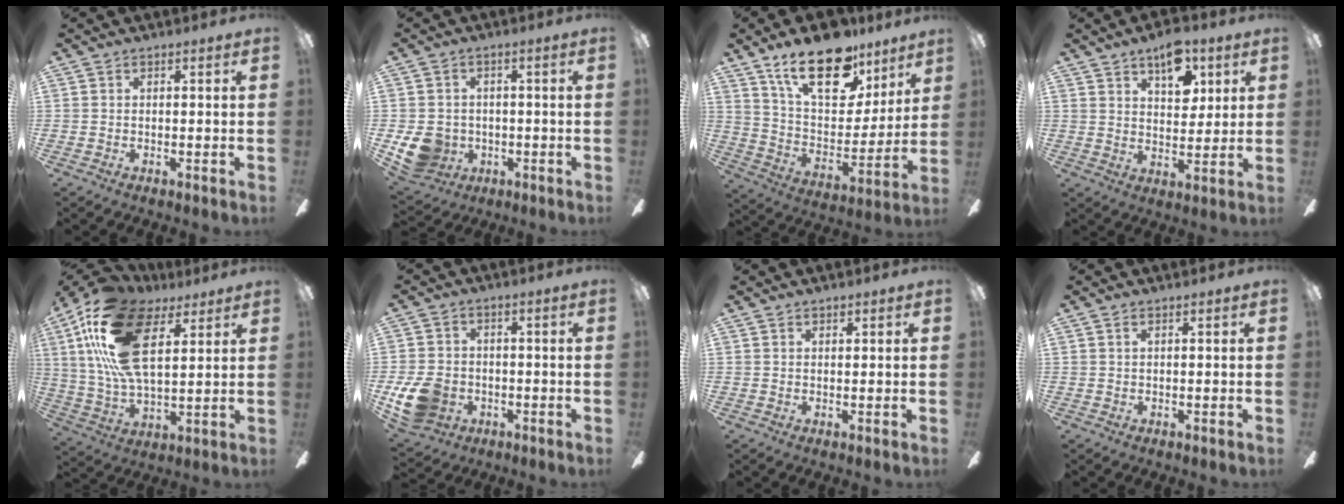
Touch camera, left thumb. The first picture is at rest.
{"total": 9.0, "force": [-2.1, 7.9, 3.8], "torque": [-0.092, 0.008, -0.037]}
{"total": 22.5, "force": [15.0, 10.5, 13.1], "torque": [-0.215, -0.083, 0.265]}
{"total": 10.3, "force": [6.1, 5.5, 6.2], "torque": [-0.069, -0.025, 0.102]}
{"total": 23.1, "force": [11.3, 11.0, 17.0], "torque": [-0.372, -0.031, 0.193]}
{"total": 11.2, "force": [-3.5, 8.8, 6.0], "torque": [-0.131, 0.020, -0.064]}
{"total": 0.9, "force": [0.7, 0.5, 0.2], "torque": [-0.005, 0.002, 0.014]}
{"total": 0.8, "force": [0.3, 0.3, 0.6], "torque": [-0.014, 0.003, 0.005]}